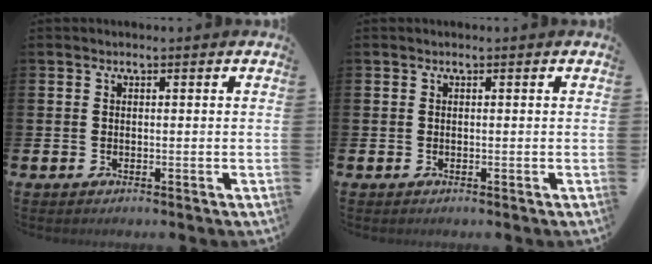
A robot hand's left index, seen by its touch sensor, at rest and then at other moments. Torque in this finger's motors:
{"motor_torque": [0.00, 0.00, 0.00, 0.01]}